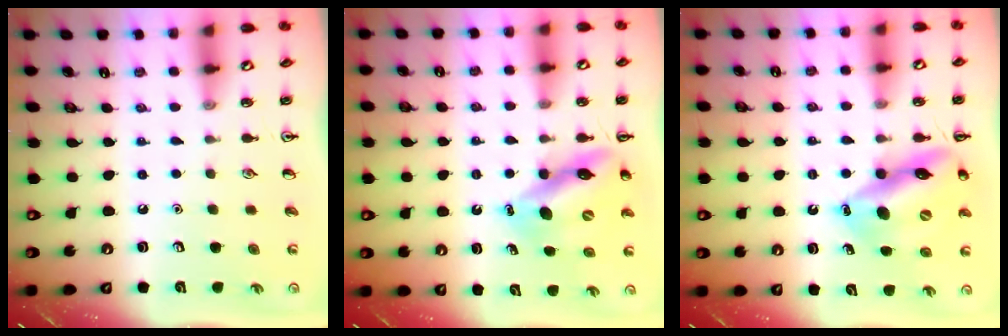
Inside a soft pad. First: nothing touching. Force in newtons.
{"total": 11.4, "press": 10.9, "slide": 3.3}
{"total": 15.9, "press": 15.2, "slide": 4.7}